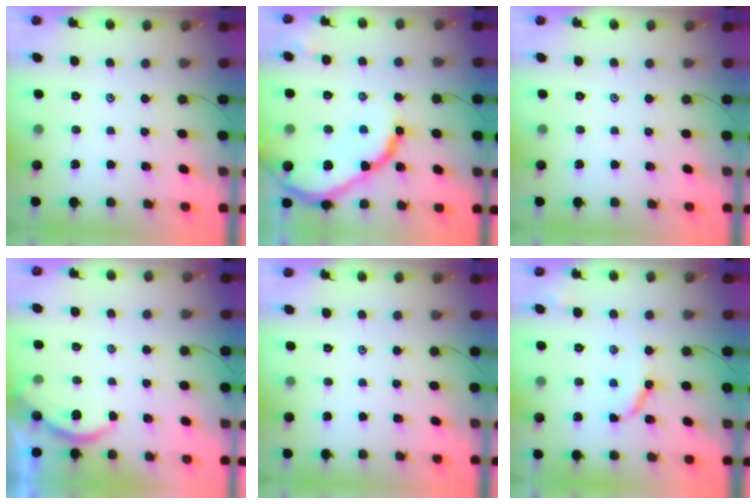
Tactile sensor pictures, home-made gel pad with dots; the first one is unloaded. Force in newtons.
{"total": 15.7, "press": 15.6, "slide": 2.0}
{"total": 0.0}
{"total": 2.6, "press": 2.6, "slide": 0.2}
{"total": 0.0}
{"total": 7.8, "press": 7.8, "slide": 0.6}